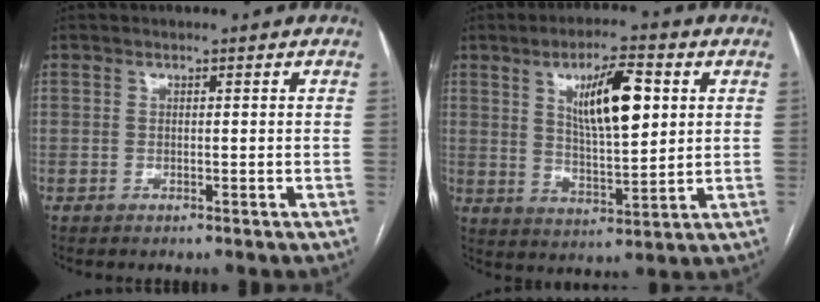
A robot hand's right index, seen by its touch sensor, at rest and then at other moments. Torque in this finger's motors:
{"motor_torque": [0.47, 0.32, 0.28, 0.12]}